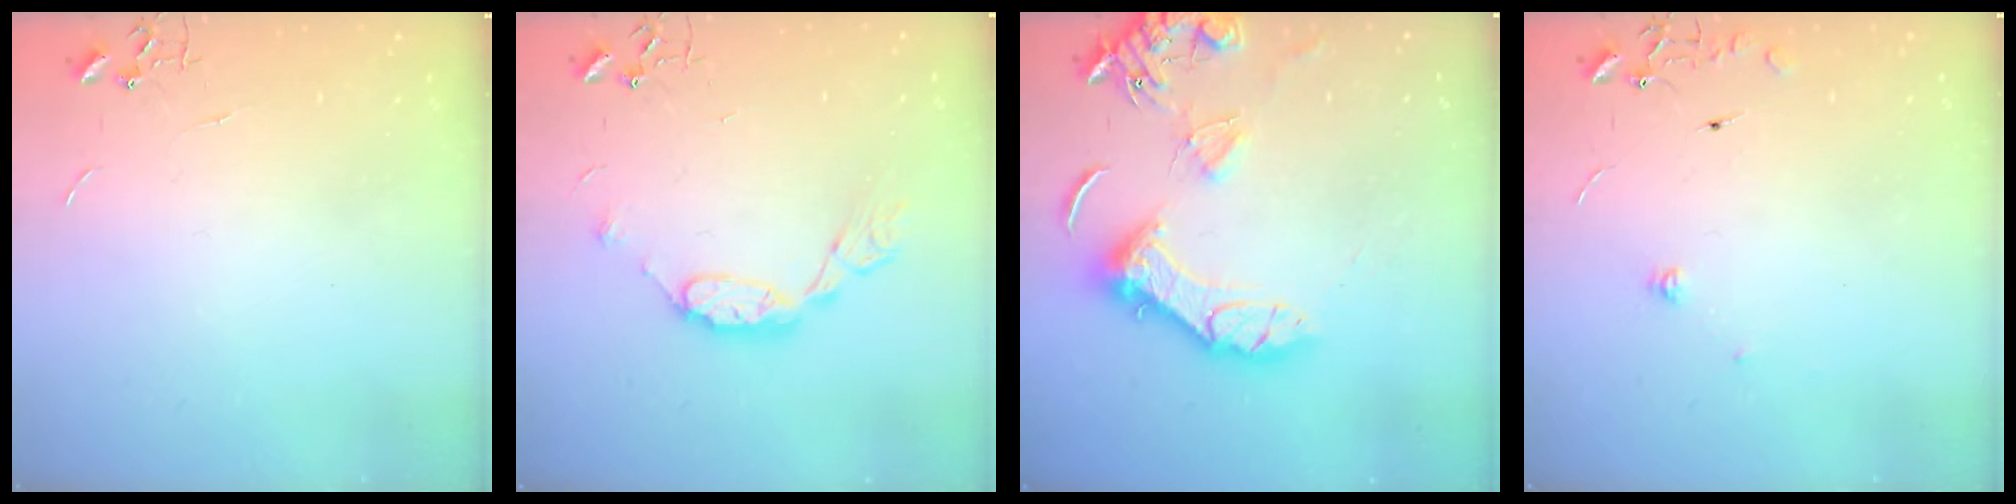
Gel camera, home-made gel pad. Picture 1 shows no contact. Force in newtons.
{"total": 9.2, "press": 9.2, "slide": 0.2}
{"total": 15.8, "press": 15.7, "slide": 1.7}
{"total": 7.5, "press": 7.4, "slide": 0.8}